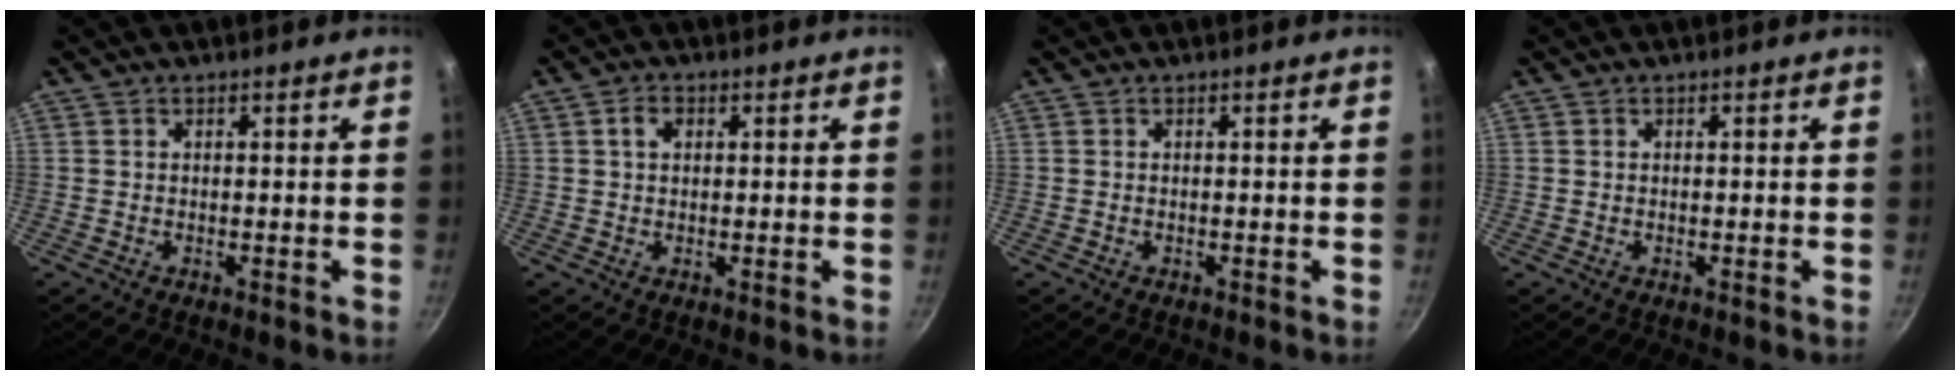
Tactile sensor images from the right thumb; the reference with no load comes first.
{"total": 2.6, "force": [0.7, 1.9, 1.6], "torque": [-0.020, 0.004, 0.009]}
{"total": 0.0}
{"total": 0.0}